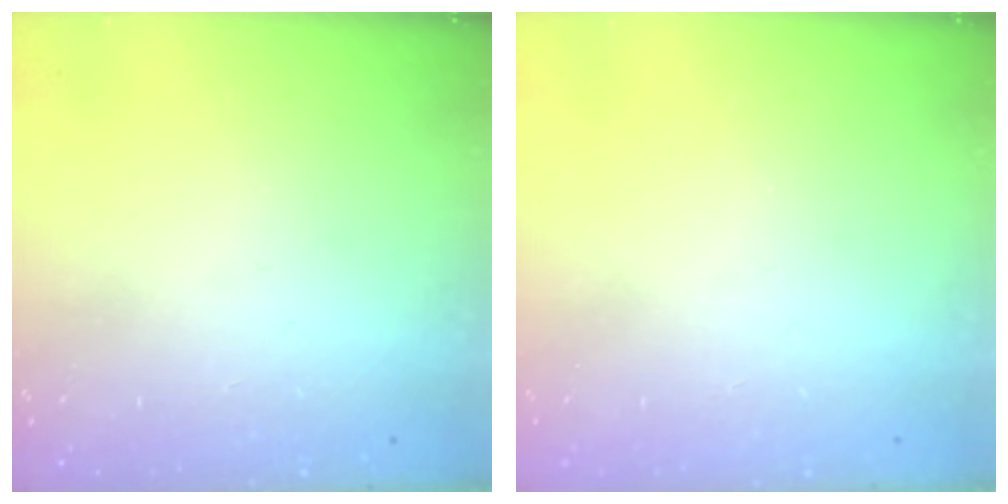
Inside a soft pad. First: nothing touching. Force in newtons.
{"total": 0.0}